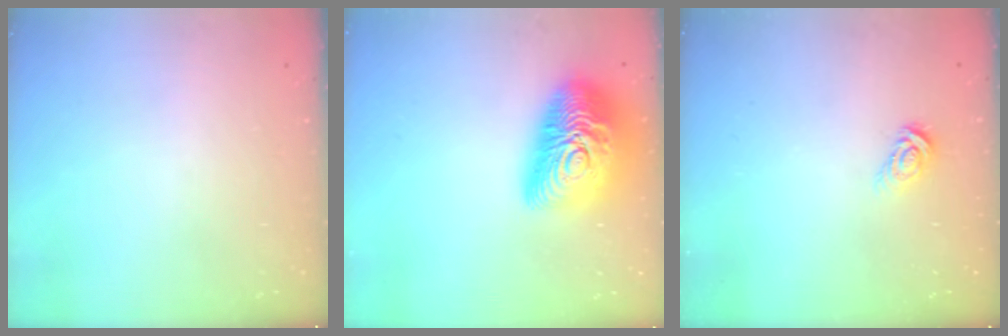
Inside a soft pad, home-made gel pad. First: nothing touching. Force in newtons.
{"total": 23.1, "press": 23.0, "slide": 1.3}
{"total": 5.9, "press": 5.9, "slide": 0.4}